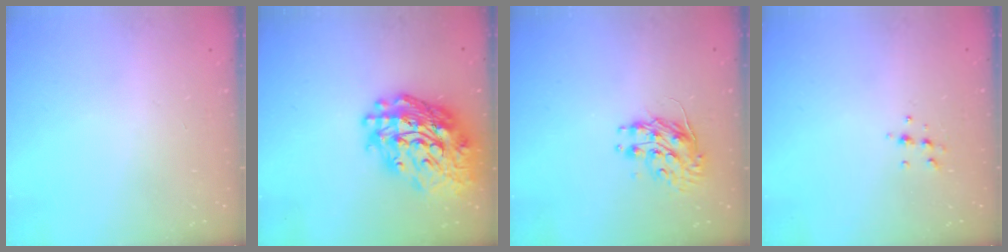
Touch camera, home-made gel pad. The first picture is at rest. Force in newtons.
{"total": 24.3, "press": 24.2, "slide": 2.6}
{"total": 8.9, "press": 8.9, "slide": 0.3}
{"total": 5.8, "press": 5.7, "slide": 1.2}